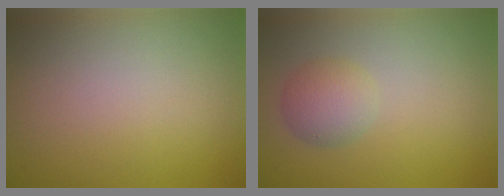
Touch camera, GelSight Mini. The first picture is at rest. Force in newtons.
{"total": 2.6, "press": 2.6, "slide": 0.1}